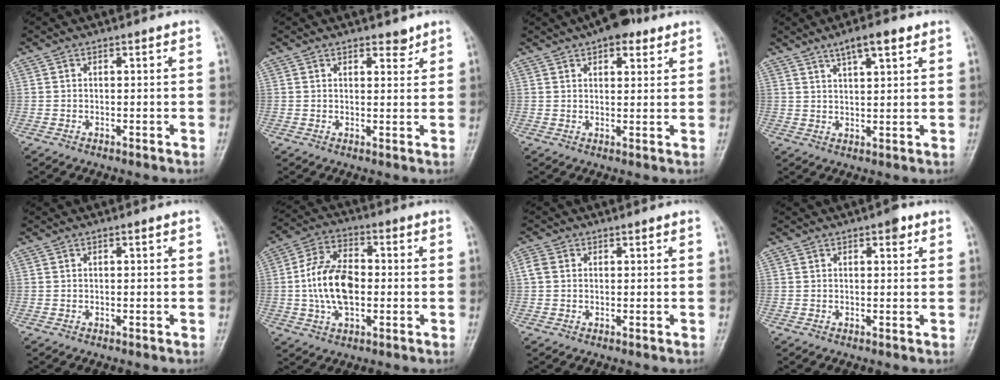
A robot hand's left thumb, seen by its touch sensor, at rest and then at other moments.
{"total": 2.5, "force": [2.0, 1.2, 1.1], "torque": [-0.001, -0.012, 0.026]}
{"total": 7.6, "force": [4.8, 3.5, 4.7], "torque": [-0.042, -0.011, 0.067]}
{"total": 6.3, "force": [3.9, 1.7, 4.7], "torque": [-0.072, -0.010, 0.066]}
{"total": 0.0}
{"total": 12.5, "force": [-0.6, 7.4, 10.0], "torque": [-0.184, 0.018, -0.015]}
{"total": 2.1, "force": [0.5, 1.6, 1.3], "torque": [-0.028, 0.004, 0.008]}
{"total": 2.5, "force": [1.3, 1.1, 1.7], "torque": [-0.015, -0.002, 0.015]}